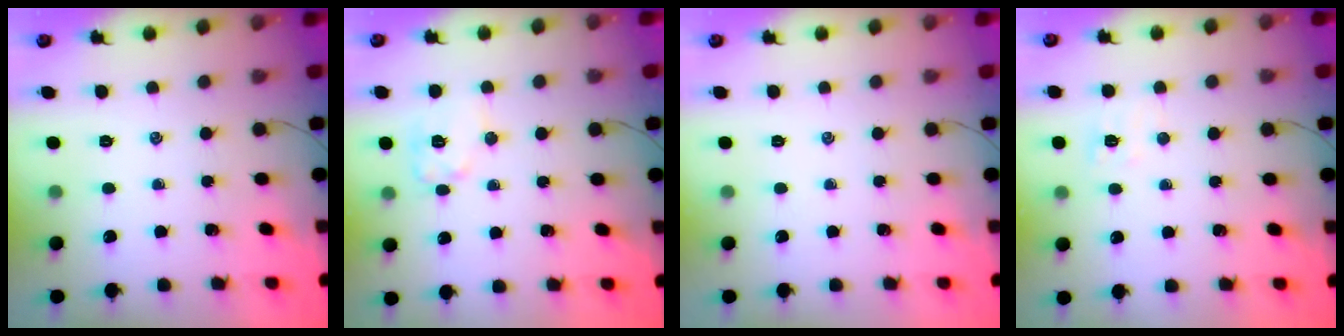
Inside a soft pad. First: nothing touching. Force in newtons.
{"total": 8.2, "press": 8.2, "slide": 0.2}
{"total": 0.0}
{"total": 6.3, "press": 6.2, "slide": 1.3}